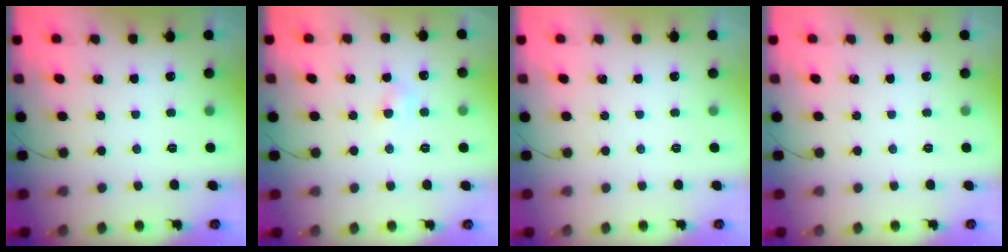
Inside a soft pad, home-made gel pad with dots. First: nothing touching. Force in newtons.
{"total": 3.6, "press": 3.4, "slide": 1.1}
{"total": 0.0}
{"total": 0.0}